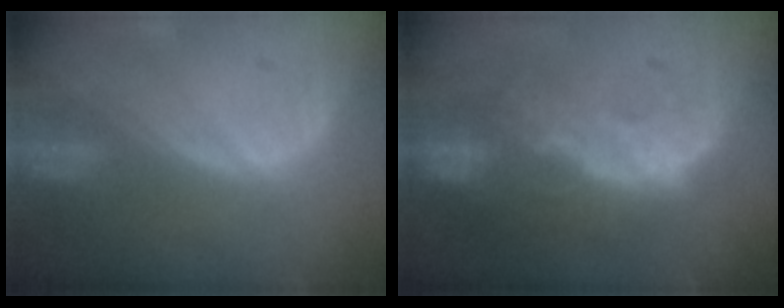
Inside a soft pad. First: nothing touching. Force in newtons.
{"total": 11.0, "press": 9.7, "slide": 5.3}